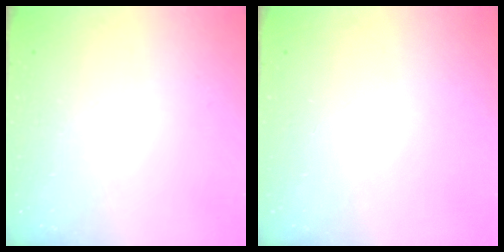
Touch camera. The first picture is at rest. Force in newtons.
{"total": 0.0}